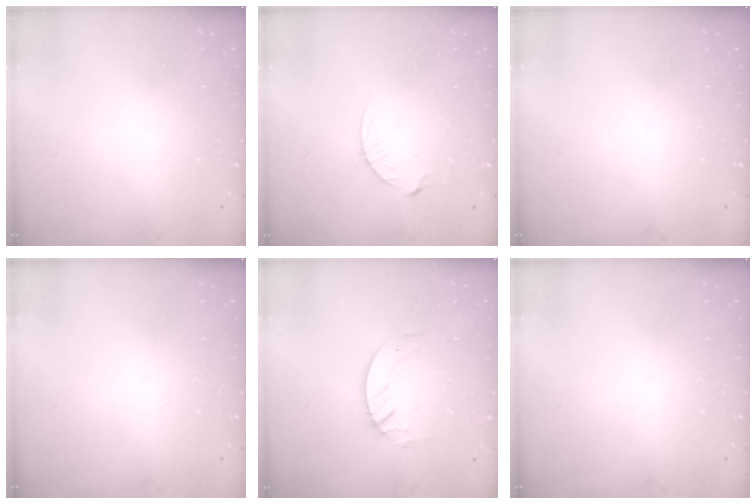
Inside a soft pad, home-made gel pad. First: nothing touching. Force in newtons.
{"total": 3.8, "press": 3.8, "slide": 0.4}
{"total": 0.0}
{"total": 0.0}
{"total": 4.0, "press": 4.0, "slide": 0.4}
{"total": 0.0}